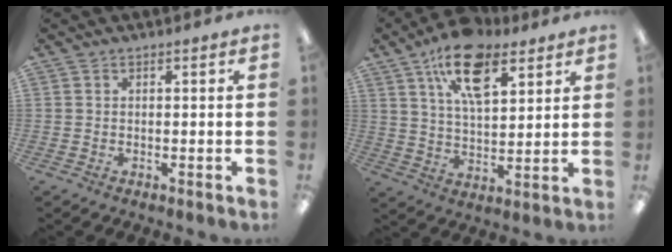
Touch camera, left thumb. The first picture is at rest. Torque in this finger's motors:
{"motor_torque": [0.18, 0.20, 1.46, -1.31, 0.12]}